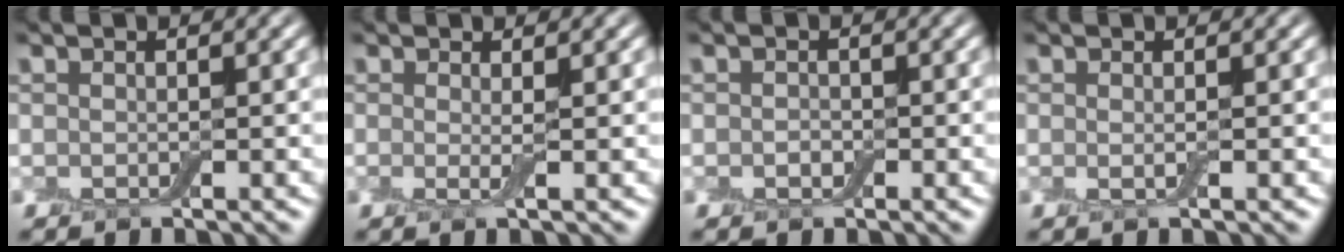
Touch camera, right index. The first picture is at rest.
{"total": 1.3, "force": [0.0, 0.1, 1.3], "torque": [-0.028, -0.008, -0.002]}
{"total": 0.7, "force": [-0.1, 0.6, 0.3], "torque": [-0.006, -0.003, -0.004]}
{"total": 0.8, "force": [0.0, 0.1, 0.8], "torque": [-0.015, -0.003, -0.001]}